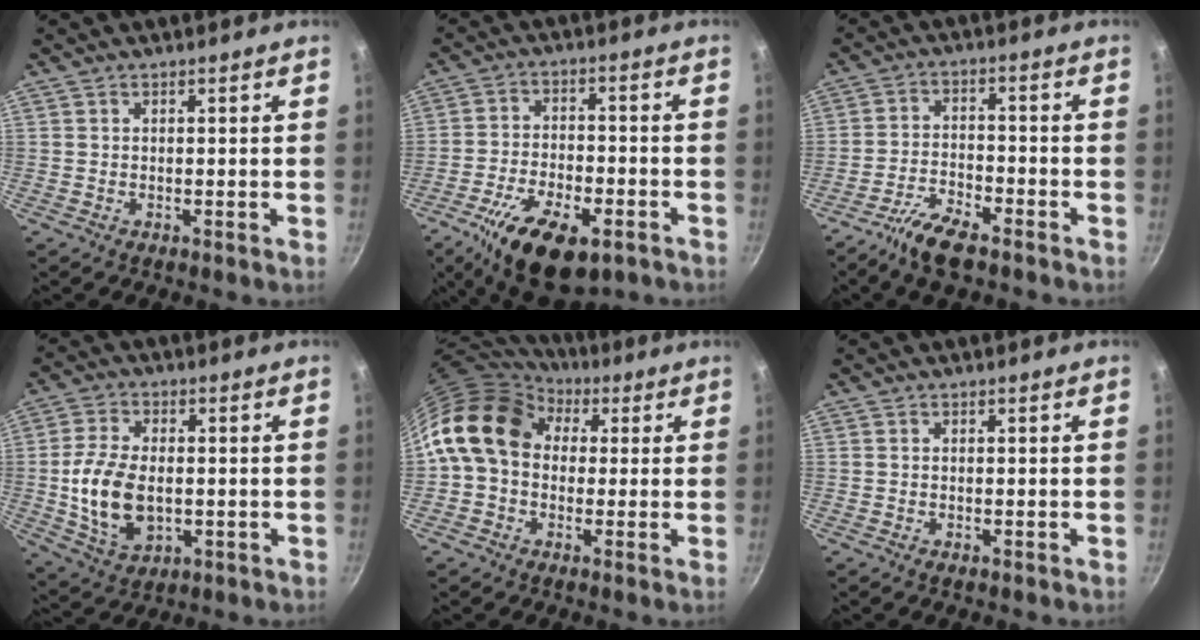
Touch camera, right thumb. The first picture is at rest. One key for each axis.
{"total": 16.9, "fx": -8.6, "fy": 8.0, "fz": 12.1, "tx": -0.194, "ty": 0.020, "tz": -0.142}
{"total": 8.2, "fx": -5.9, "fy": 2.8, "fz": 5.0, "tx": -0.100, "ty": 0.035, "tz": -0.112}
{"total": 12.7, "fx": -0.9, "fy": 7.8, "fz": 9.9, "tx": -0.186, "ty": 0.003, "tz": -0.009}
{"total": 14.8, "fx": 3.4, "fy": 11.4, "fz": 8.8, "tx": -0.132, "ty": 0.025, "tz": 0.041}
{"total": 0.5, "fx": -0.3, "fy": 0.3, "fz": 0.3, "tx": -0.004, "ty": 0.000, "tz": -0.006}